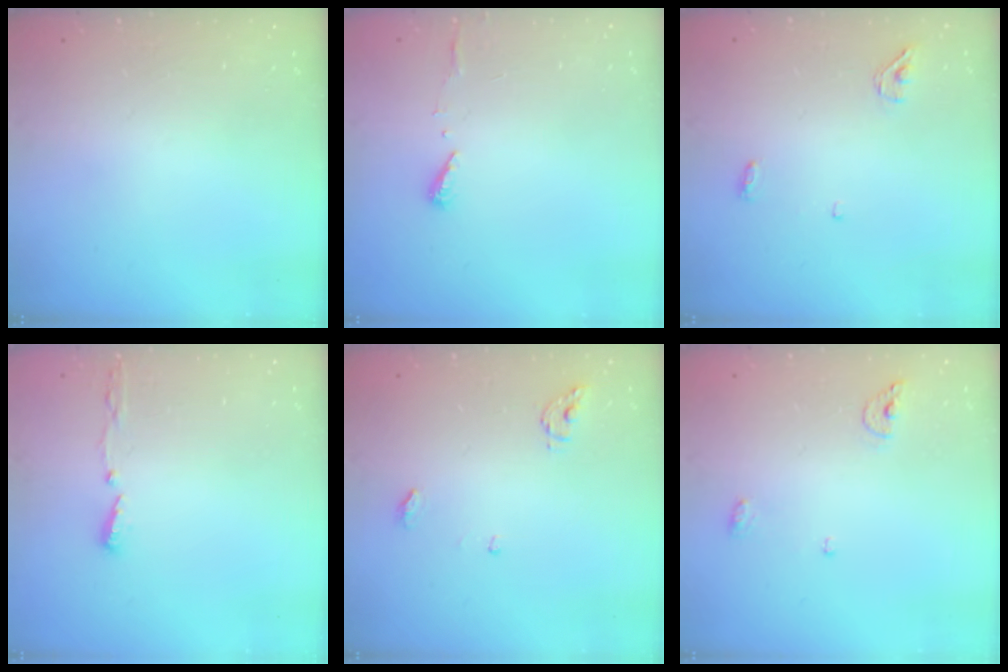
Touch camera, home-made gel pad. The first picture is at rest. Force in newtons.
{"total": 6.3, "press": 6.3, "slide": 0.5}
{"total": 3.8, "press": 3.5, "slide": 1.4}
{"total": 4.9, "press": 4.8, "slide": 1.2}
{"total": 4.3, "press": 4.3, "slide": 0.4}
{"total": 5.7, "press": 5.7, "slide": 1.0}